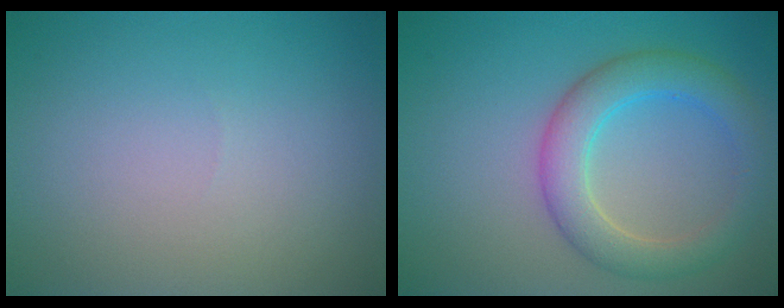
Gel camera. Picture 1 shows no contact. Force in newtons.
{"total": 4.8, "press": 4.8, "slide": 0.3}